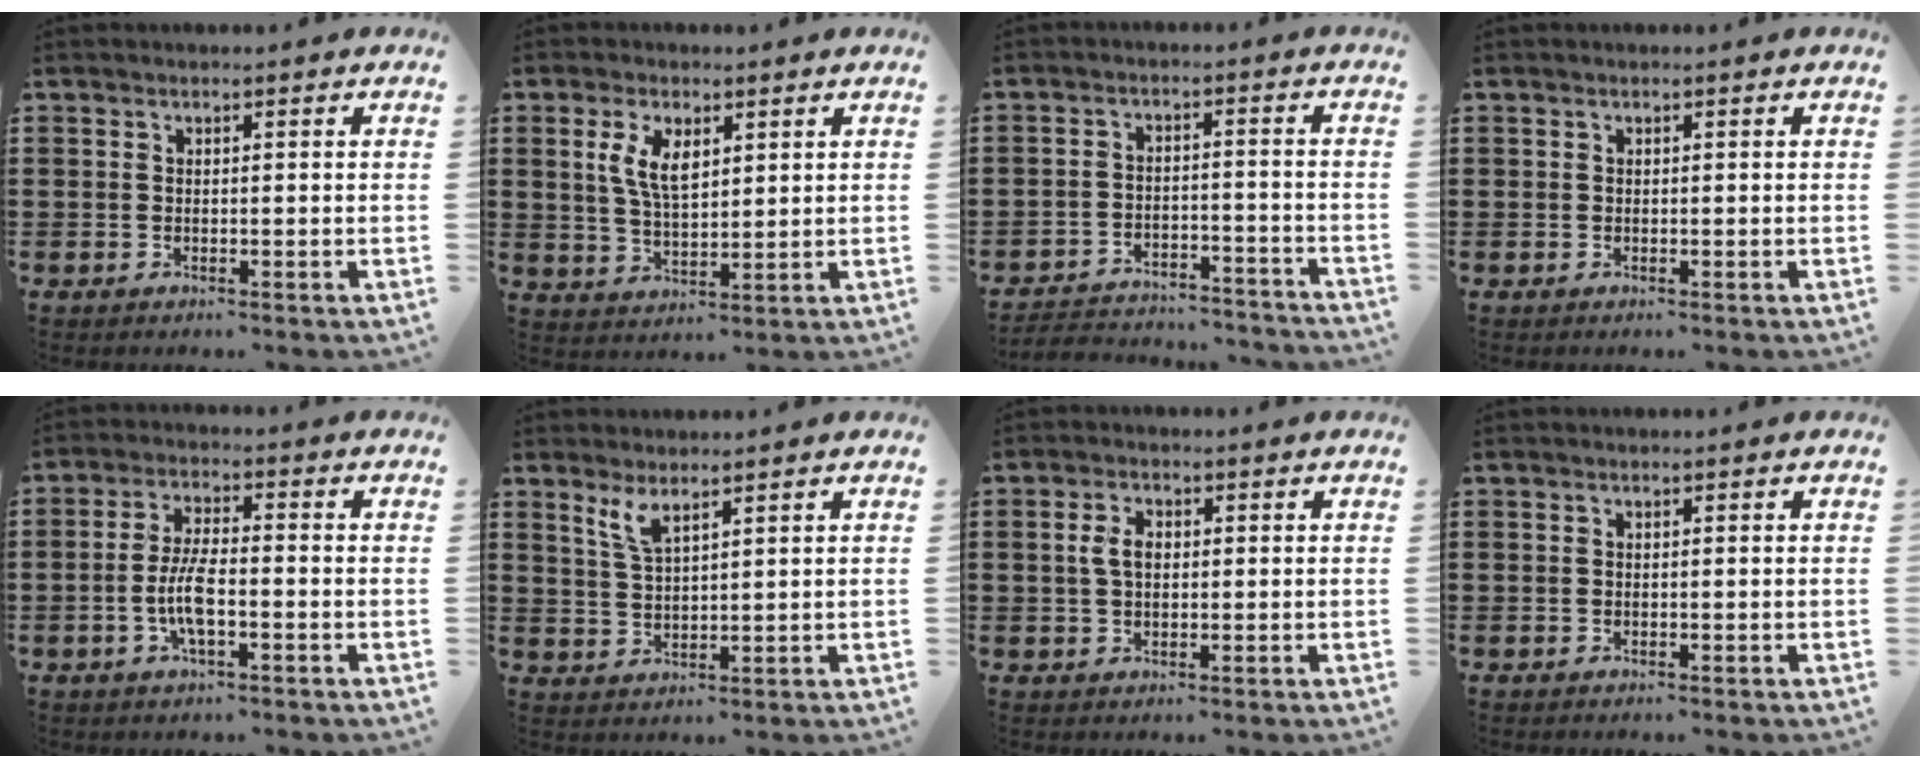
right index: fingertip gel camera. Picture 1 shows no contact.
{"total": 5.8, "force": [2.1, 2.7, 4.6], "torque": [-0.099, 0.007, 0.037]}
{"total": 4.0, "force": [-3.9, 0.6, 0.7], "torque": [-0.025, 0.002, -0.084]}
{"total": 0.0}
{"total": 6.0, "force": [-1.6, 1.7, 5.6], "torque": [-0.125, -0.006, -0.035]}
{"total": 3.3, "force": [2.4, 0.8, 2.1], "torque": [-0.048, 0.004, 0.043]}
{"total": 3.4, "force": [0.5, 2.0, 2.7], "torque": [-0.066, 0.008, 0.004]}
{"total": 0.0}